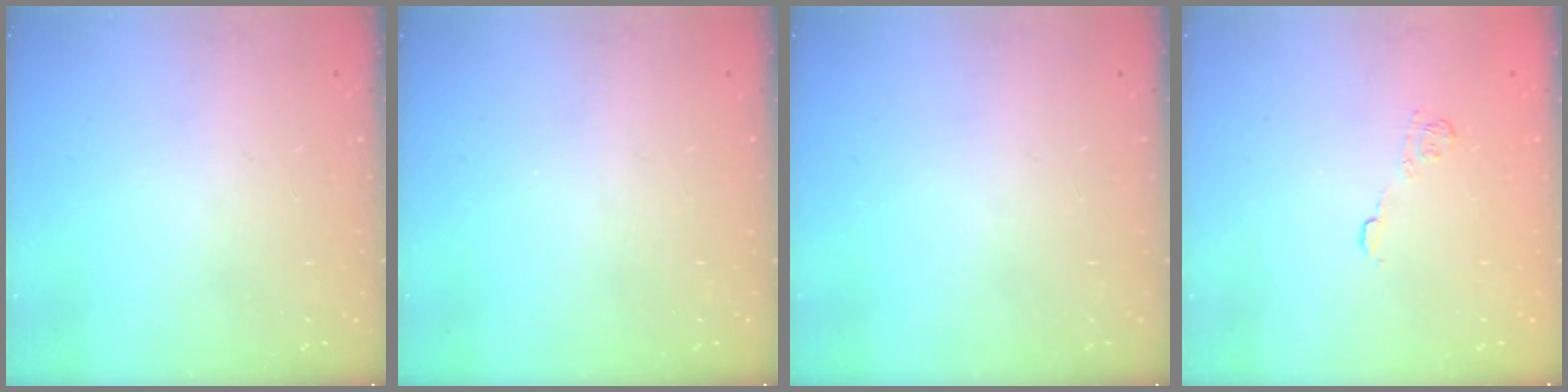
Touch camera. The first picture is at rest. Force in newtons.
{"total": 0.0}
{"total": 0.0}
{"total": 7.6, "press": 7.5, "slide": 1.5}